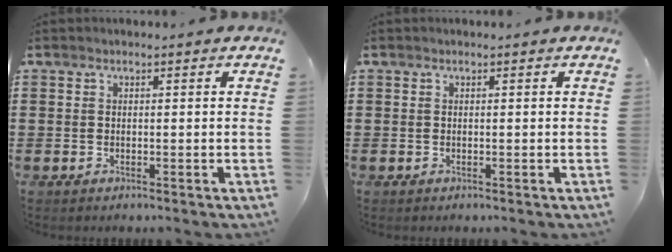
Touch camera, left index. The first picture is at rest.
{"total": 0.0}